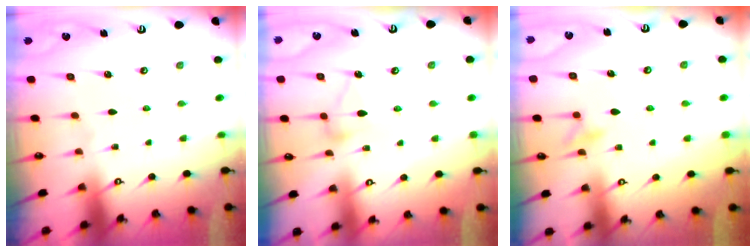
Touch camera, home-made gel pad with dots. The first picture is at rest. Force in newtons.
{"total": 8.4, "press": 8.4, "slide": 0.4}
{"total": 8.8, "press": 8.8, "slide": 0.7}